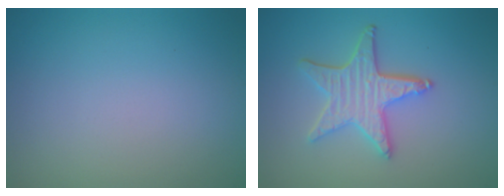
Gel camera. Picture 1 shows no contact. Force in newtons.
{"total": 4.3, "press": 3.6, "slide": 2.2}